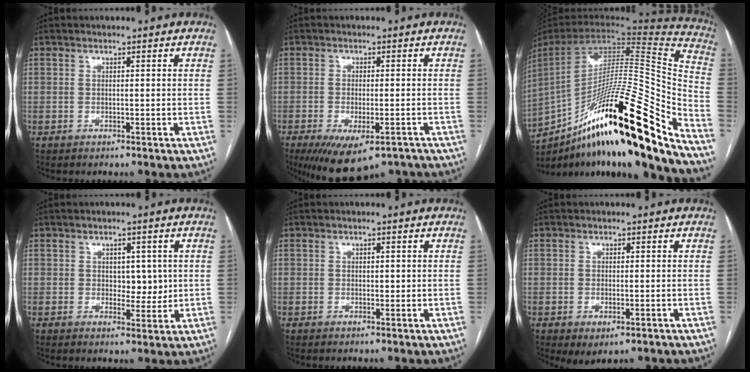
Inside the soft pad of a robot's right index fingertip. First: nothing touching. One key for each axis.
{"total": 11.3, "fx": -7.8, "fy": 4.1, "fz": 7.1, "tx": -0.112, "ty": -0.013, "tz": -0.112}
{"total": 35.8, "fx": -22.5, "fy": 3.4, "fz": 27.7, "tx": -0.396, "ty": -0.028, "tz": -0.358}
{"total": 4.0, "fx": 0.7, "fy": 2.4, "fz": 3.1, "tx": -0.037, "ty": -0.001, "tz": 0.016}
{"total": 0.8, "fx": 0.3, "fy": 0.5, "fz": 0.6, "tx": -0.007, "ty": -0.001, "tz": 0.005}
{"total": 2.9, "fx": -1.3, "fy": 1.3, "fz": 2.2, "tx": -0.029, "ty": -0.006, "tz": -0.009}